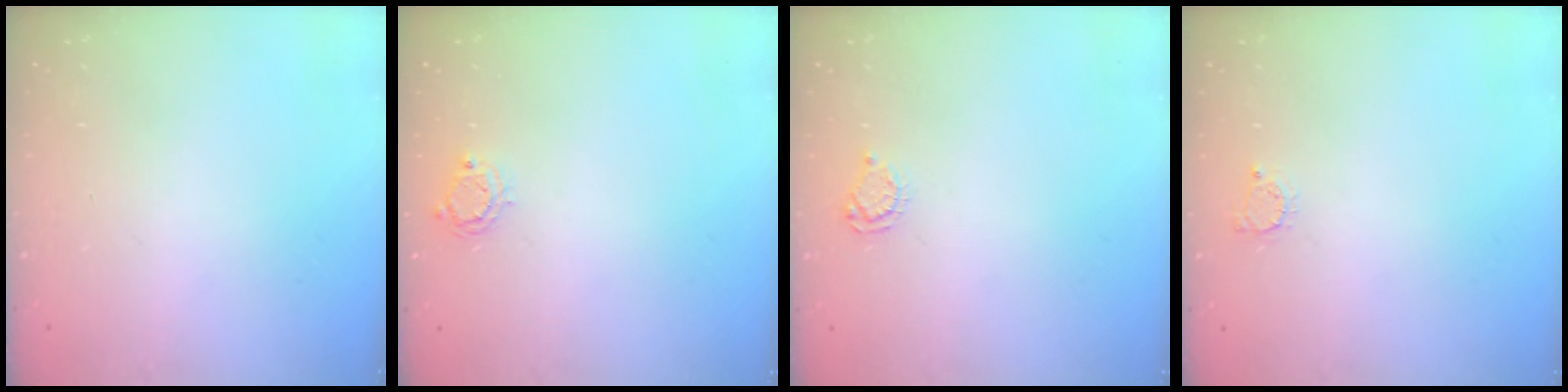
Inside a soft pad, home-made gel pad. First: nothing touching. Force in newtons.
{"total": 4.5, "press": 4.4, "slide": 0.5}
{"total": 4.7, "press": 4.7, "slide": 0.6}
{"total": 2.4, "press": 2.4, "slide": 0.3}